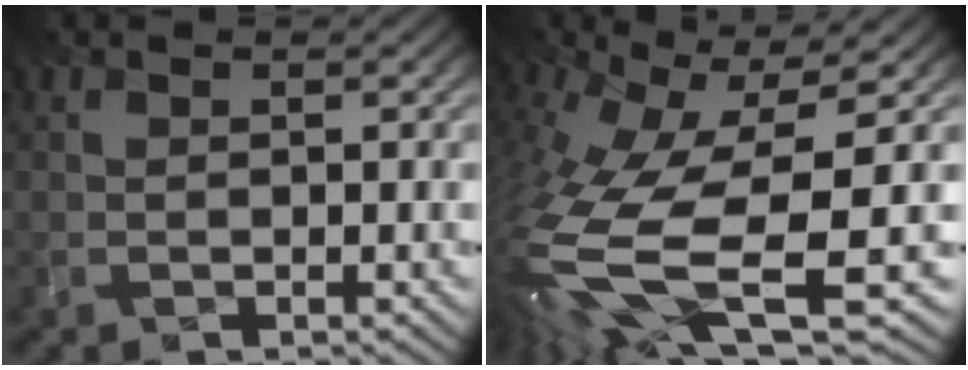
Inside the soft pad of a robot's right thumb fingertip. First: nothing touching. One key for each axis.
{"total": 14.7, "fx": -5.9, "fy": 6.1, "fz": 12.1, "tx": -0.312, "ty": -0.056, "tz": -0.067}